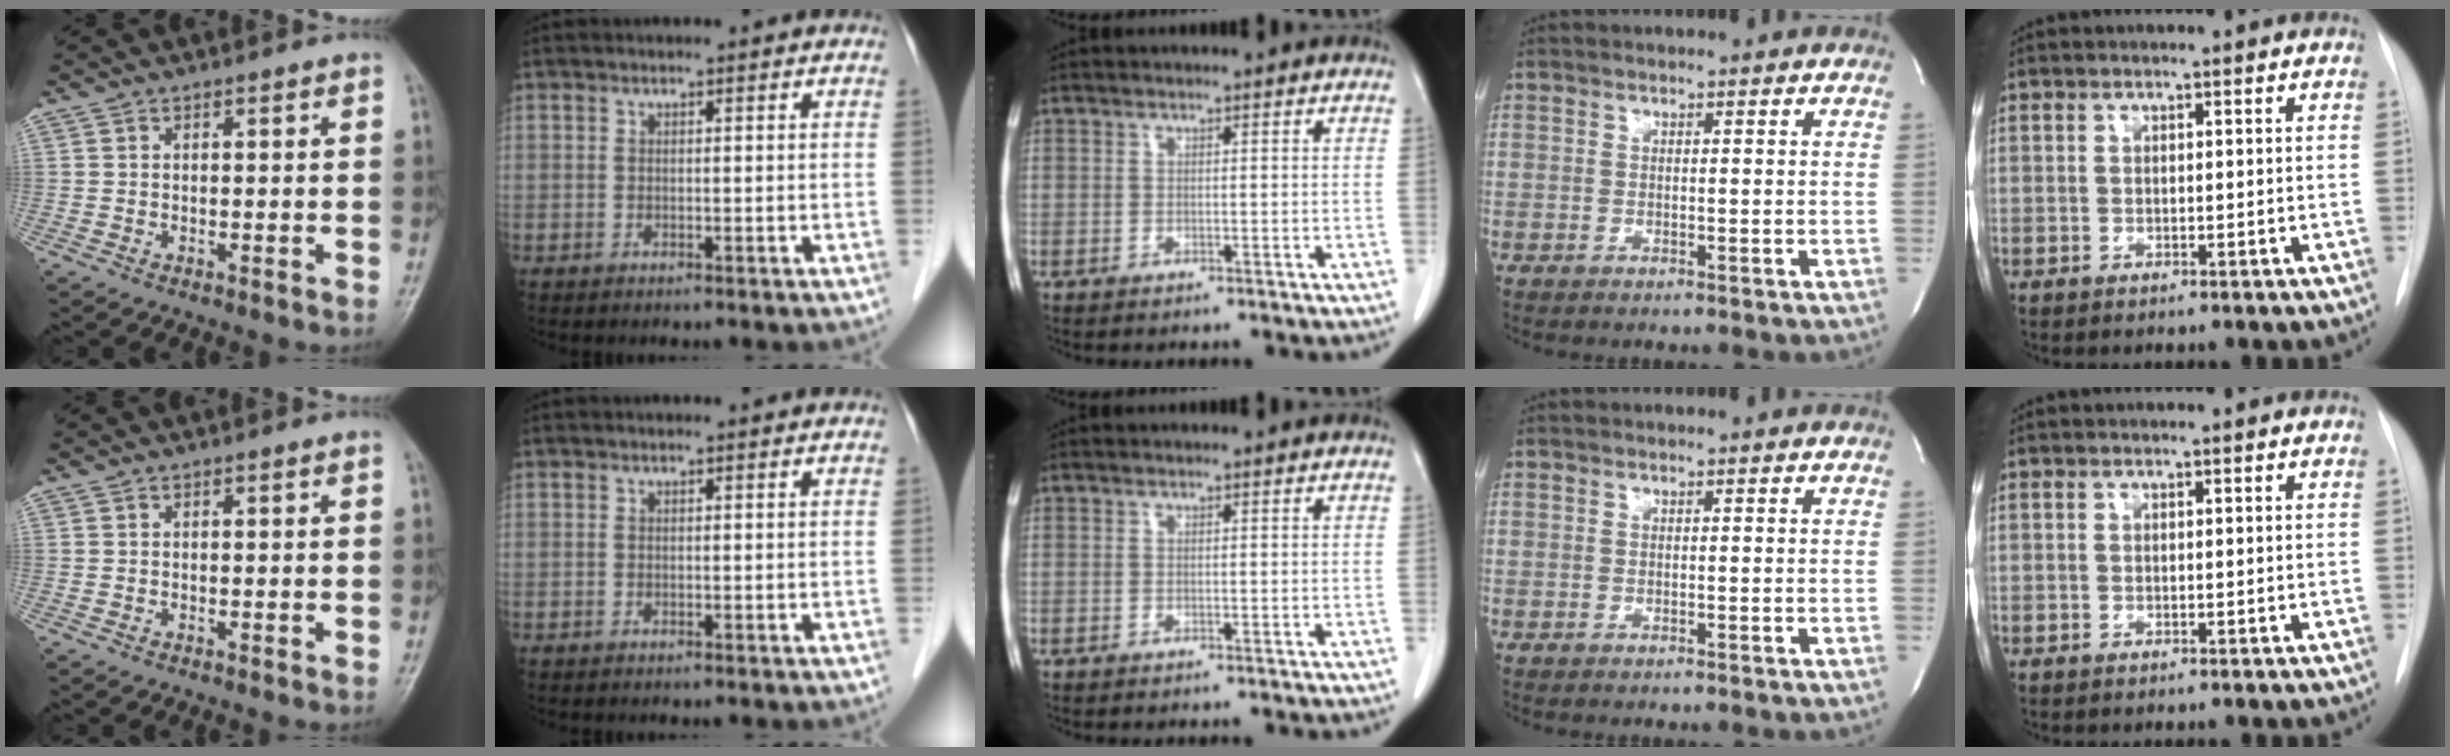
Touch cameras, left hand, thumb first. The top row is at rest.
{}